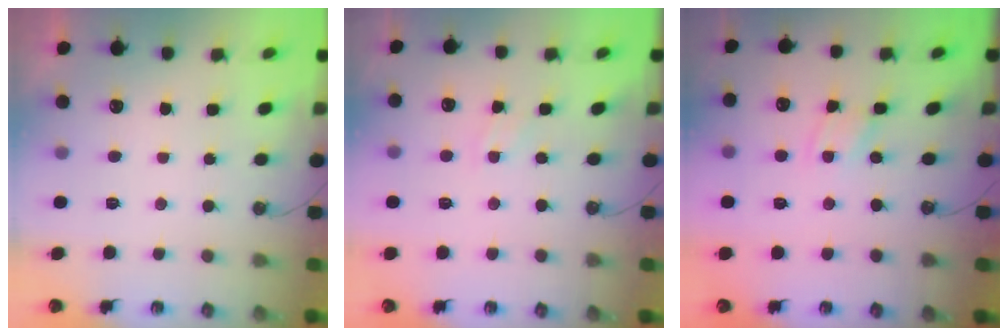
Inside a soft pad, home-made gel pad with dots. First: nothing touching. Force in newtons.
{"total": 2.9, "press": 2.9, "slide": 0.4}
{"total": 1.3, "press": 1.3, "slide": 0.0}